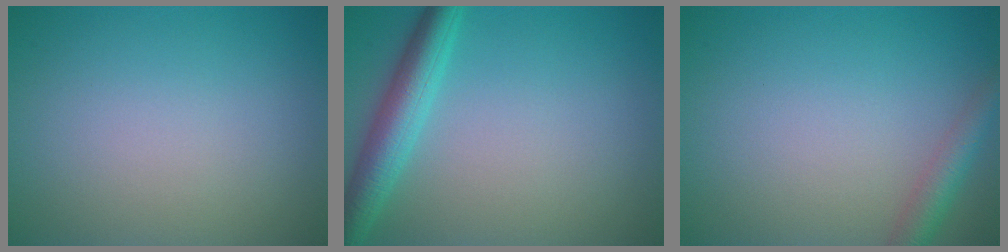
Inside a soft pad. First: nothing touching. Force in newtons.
{"total": 4.2, "press": 4.2, "slide": 0.2}
{"total": 2.6, "press": 2.6, "slide": 0.1}